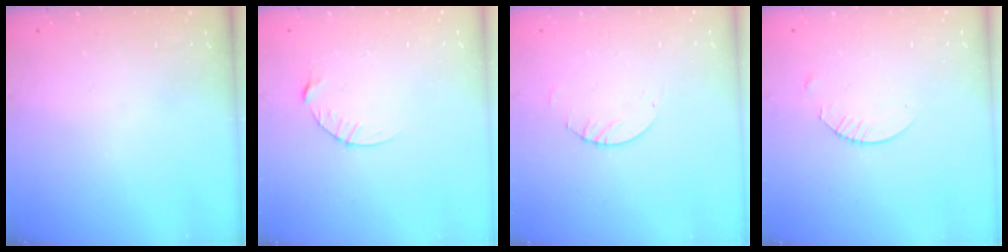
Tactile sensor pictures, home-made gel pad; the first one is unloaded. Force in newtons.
{"total": 4.1, "press": 4.1, "slide": 0.5}
{"total": 2.0, "press": 2.0, "slide": 0.2}
{"total": 2.4, "press": 2.4, "slide": 0.3}